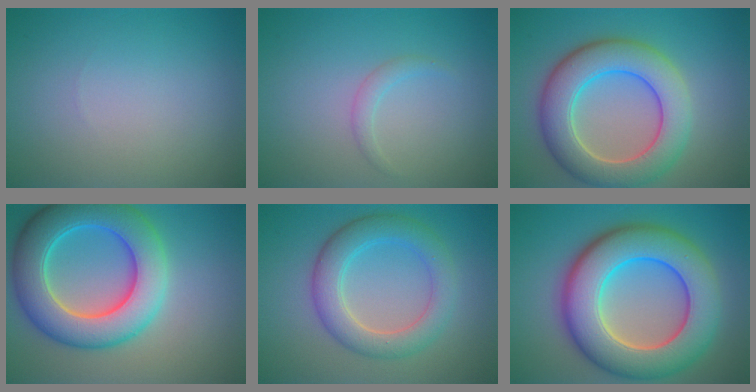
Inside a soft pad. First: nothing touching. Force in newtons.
{"total": 1.1, "press": 1.1, "slide": 0.1}
{"total": 8.2, "press": 8.2, "slide": 0.2}
{"total": 9.5, "press": 9.5, "slide": 0.2}
{"total": 5.1, "press": 5.0, "slide": 0.4}
{"total": 11.8, "press": 11.8, "slide": 0.7}